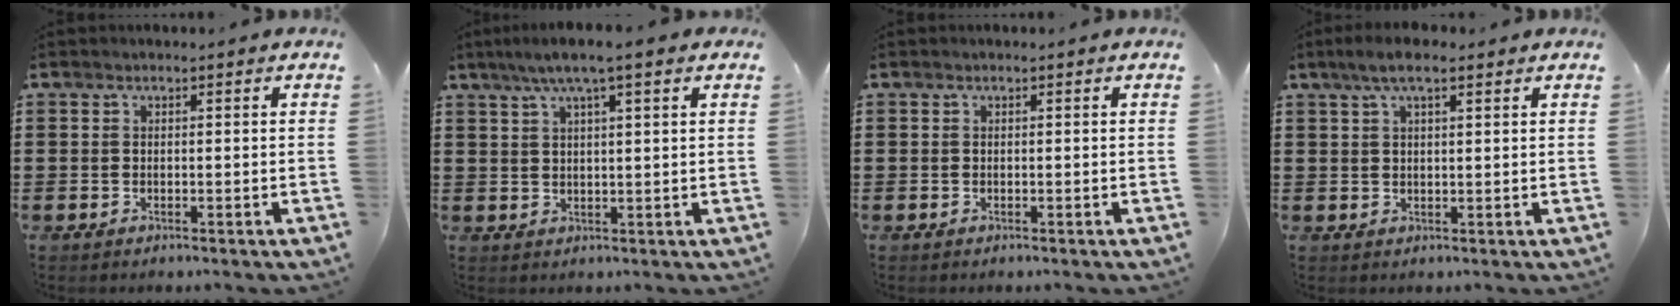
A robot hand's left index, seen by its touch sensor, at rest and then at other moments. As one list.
[{"total": 4.9, "force": [3.0, 0.3, 3.9], "torque": [-0.081, 0.003, 0.052]}, {"total": 0.0}, {"total": 4.3, "force": [2.5, 1.3, 3.3], "torque": [-0.069, 0.006, 0.044]}]